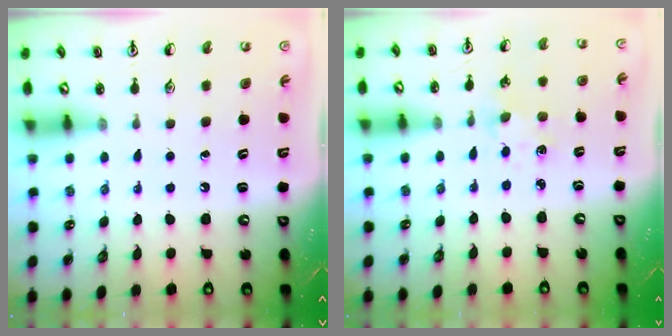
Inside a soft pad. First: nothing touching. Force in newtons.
{"total": 1.2, "press": 1.2, "slide": 0.2}